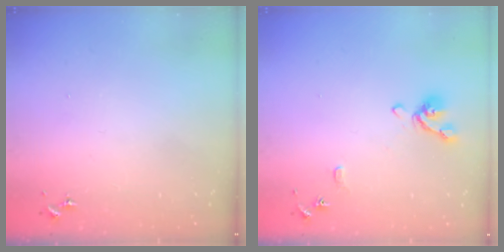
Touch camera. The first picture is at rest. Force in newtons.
{"total": 9.9, "press": 9.8, "slide": 1.3}